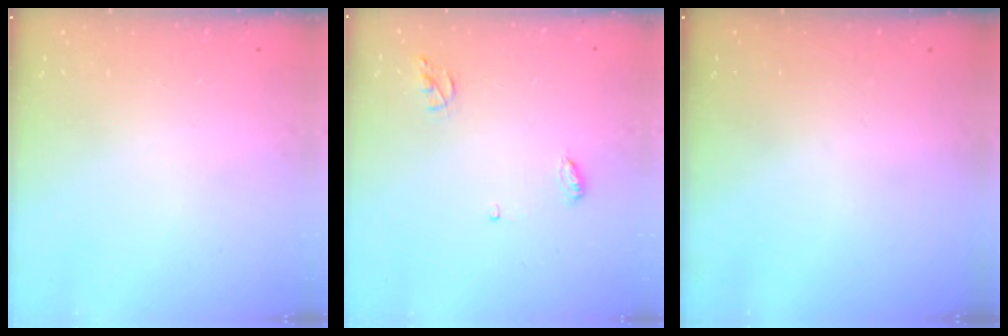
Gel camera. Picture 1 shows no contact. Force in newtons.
{"total": 5.1, "press": 5.1, "slide": 0.4}
{"total": 0.0}